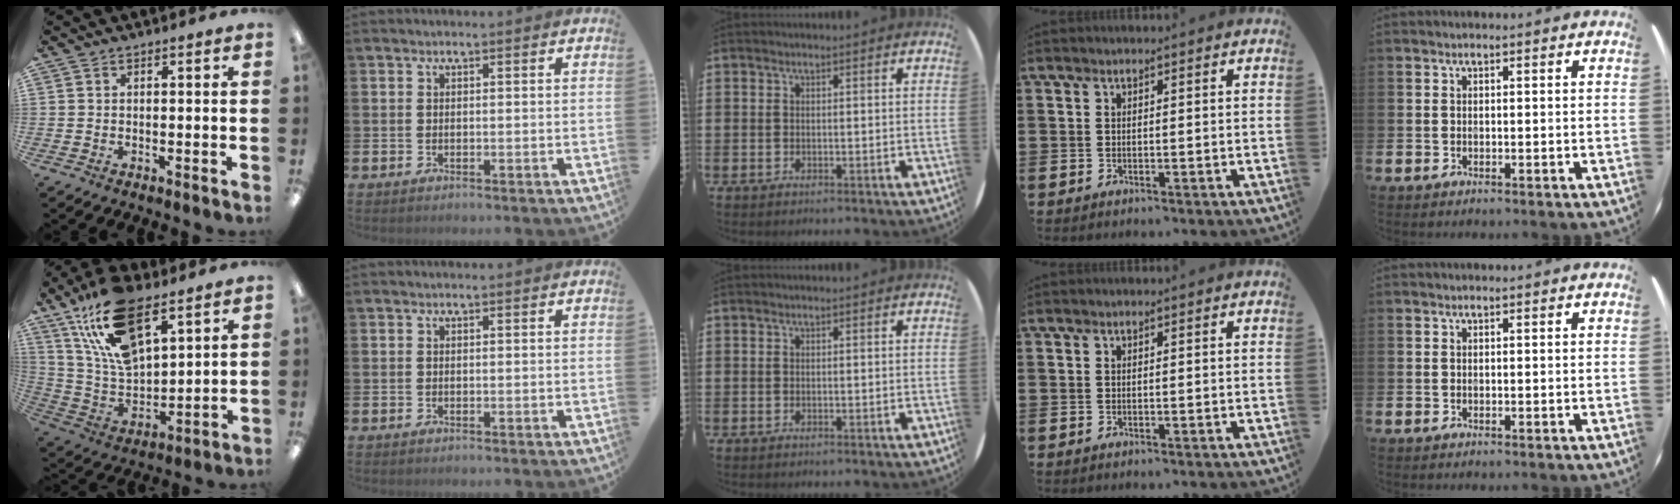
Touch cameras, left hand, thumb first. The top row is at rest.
{"thumb": {"total": 20.1, "force": [12.3, 9.3, 12.8], "torque": [-0.275, -0.051, 0.219]}}